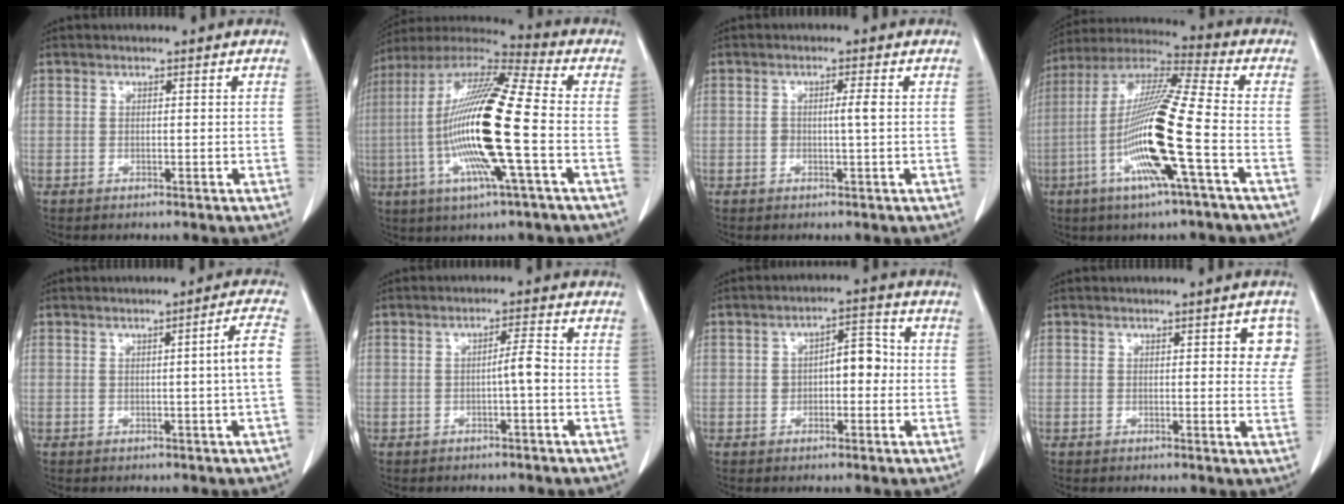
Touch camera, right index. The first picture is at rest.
{"total": 19.8, "force": [-3.2, 1.1, 19.5], "torque": [-0.394, -0.008, -0.070]}
{"total": 1.9, "force": [0.0, 0.0, 1.9], "torque": [-0.035, 0.000, -0.001]}
{"total": 17.1, "force": [-4.9, -0.4, 16.4], "torque": [-0.328, -0.011, -0.104]}
{"total": 4.1, "force": [-0.3, -1.0, 4.0], "torque": [-0.054, -0.001, -0.003]}
{"total": 2.5, "force": [-0.7, -0.2, 2.4], "torque": [-0.036, 0.002, -0.012]}
{"total": 5.2, "force": [-0.1, 2.6, 4.5], "torque": [-0.067, 0.028, -0.003]}
{"total": 4.2, "force": [1.5, 1.6, 3.6], "torque": [-0.024, 0.000, 0.009]}